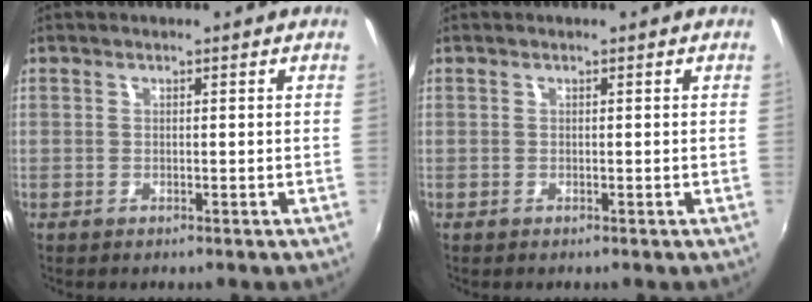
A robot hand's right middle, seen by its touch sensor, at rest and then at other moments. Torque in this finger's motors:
{"motor_torque": [-0.02, 0.00, -0.01, 0.00]}